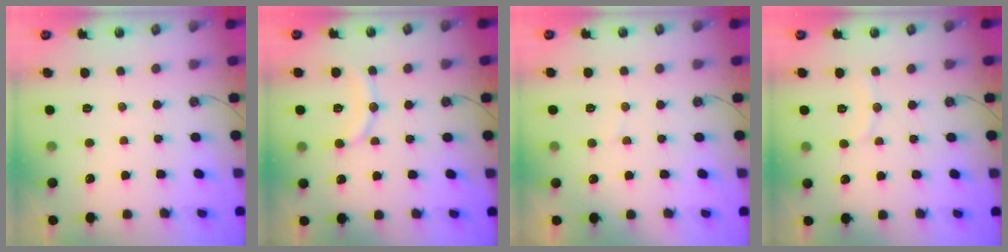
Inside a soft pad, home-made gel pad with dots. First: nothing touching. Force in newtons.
{"total": 10.7, "press": 10.6, "slide": 1.9}
{"total": 2.9, "press": 2.6, "slide": 1.2}
{"total": 5.1, "press": 5.0, "slide": 0.6}